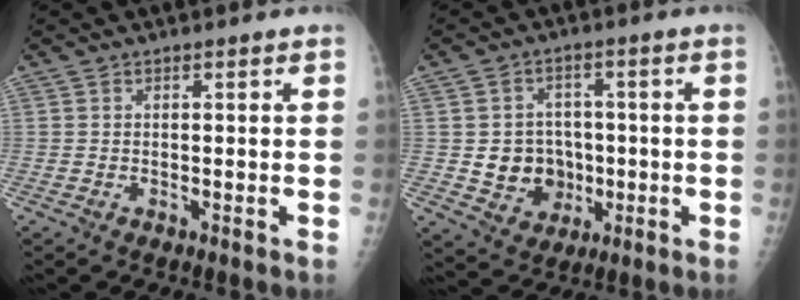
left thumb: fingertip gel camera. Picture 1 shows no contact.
{"total": 8.8, "force": [-1.0, 7.9, 3.7], "torque": [-0.017, 0.009, -0.008]}